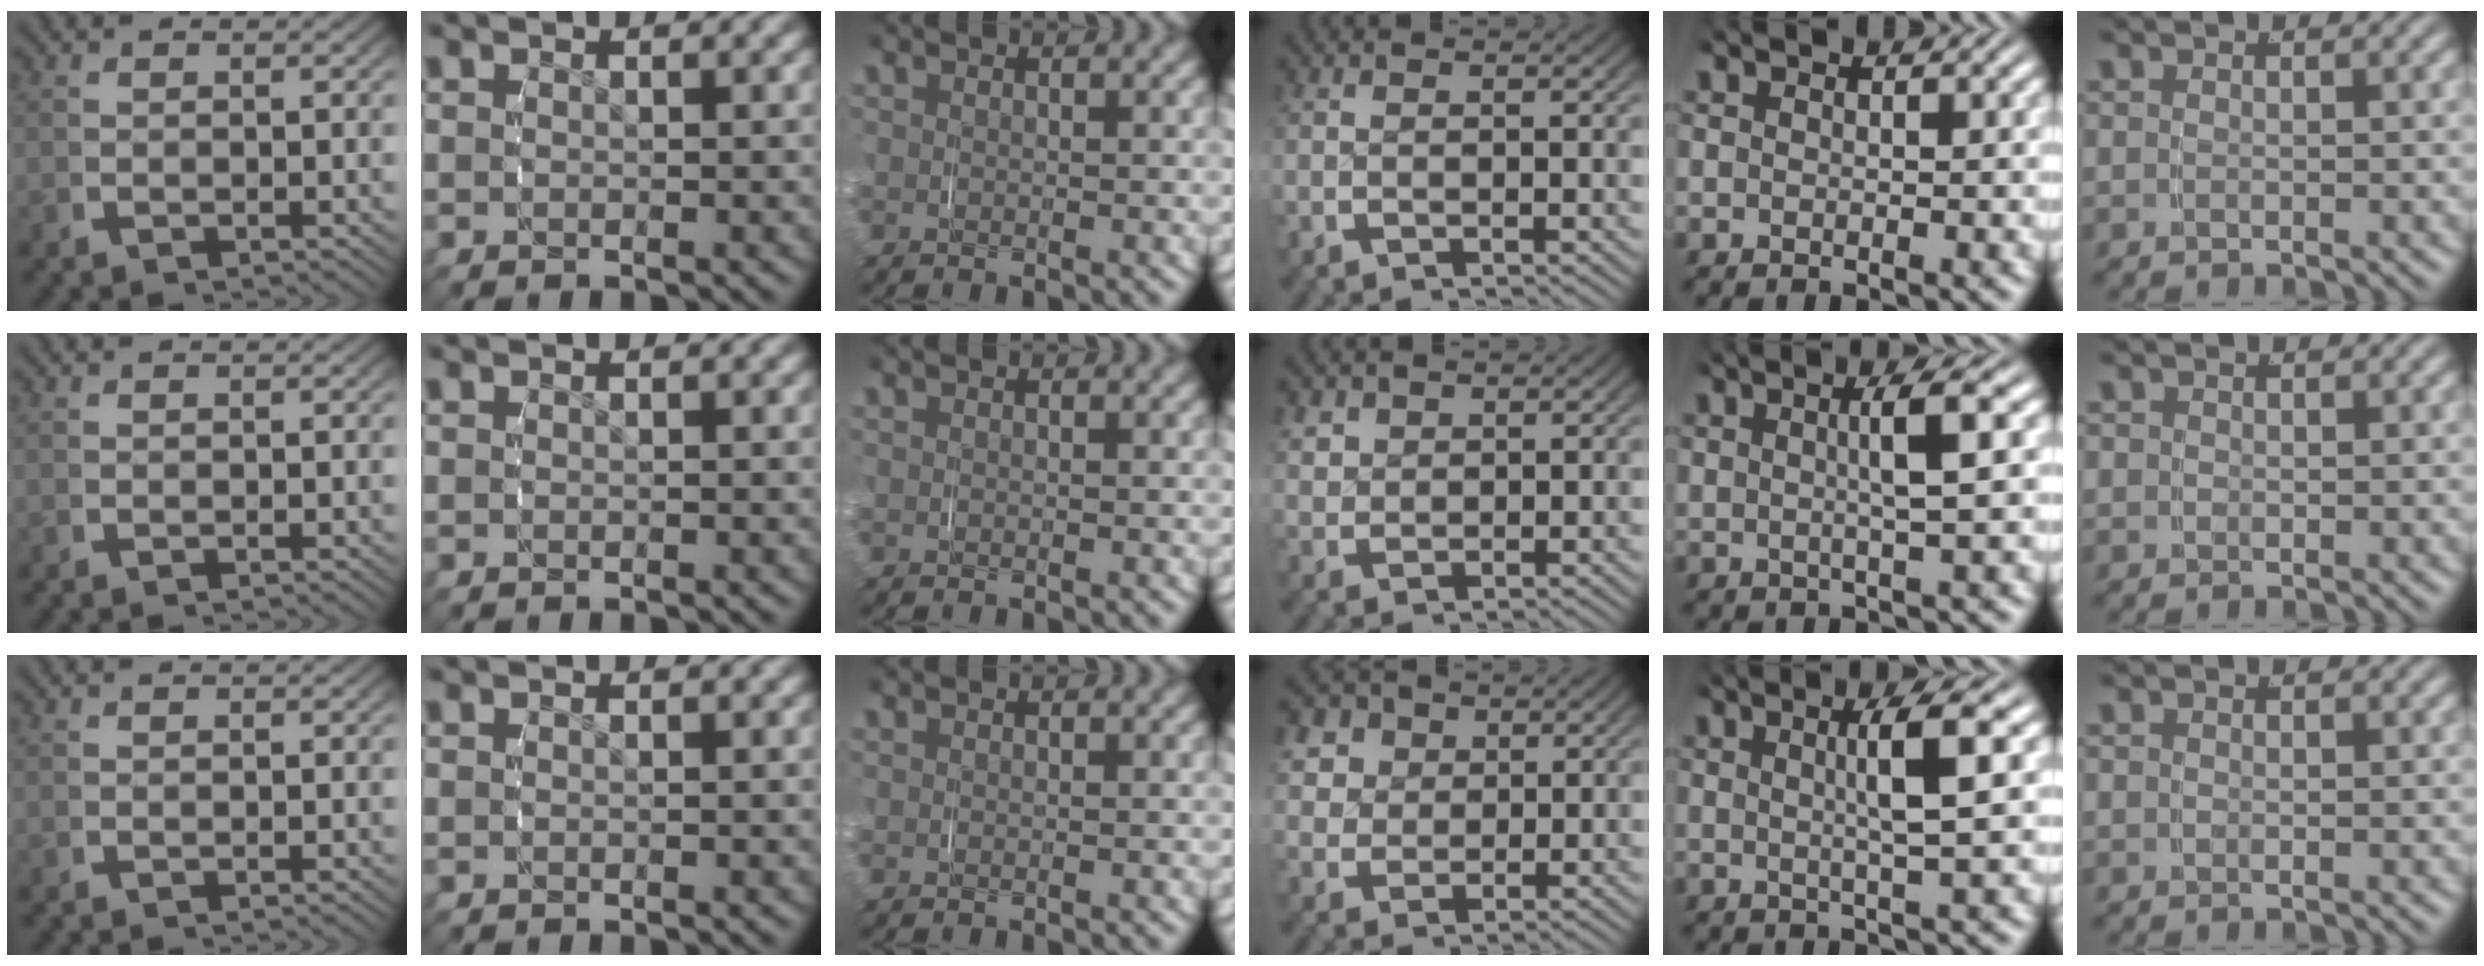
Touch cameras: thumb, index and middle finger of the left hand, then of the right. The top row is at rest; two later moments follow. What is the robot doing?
{"motion": "grasp_and_lifting", "object": "paper towel"}